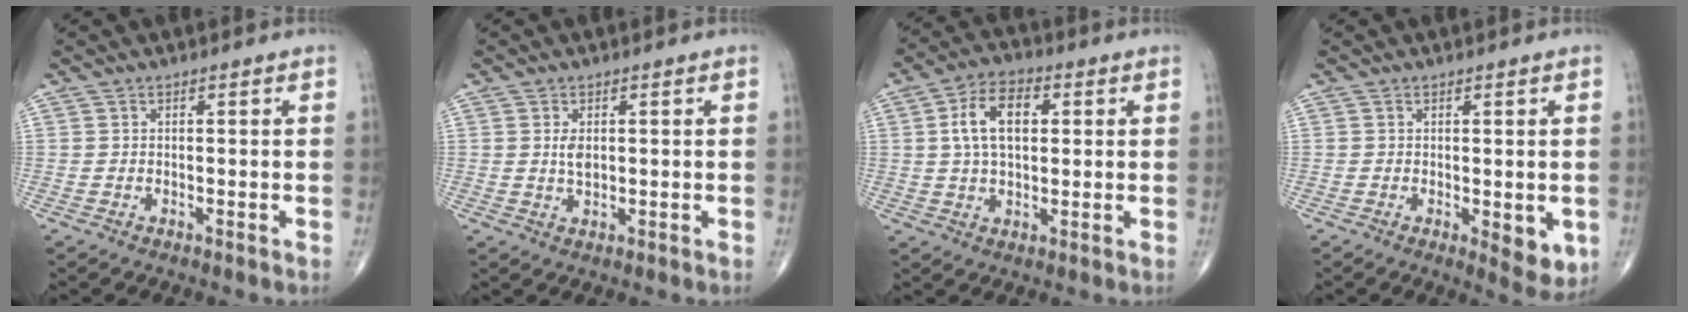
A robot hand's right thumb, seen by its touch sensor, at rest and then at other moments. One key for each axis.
{"total": 2.8, "fx": 0.5, "fy": 1.5, "fz": 2.2, "tx": -0.035, "ty": -0.004, "tz": 0.011}
{"total": 10.2, "fx": 2.0, "fy": 5.9, "fz": 8.0, "tx": -0.133, "ty": 0.012, "tz": 0.031}
{"total": 5.5, "fx": -1.1, "fy": 2.4, "fz": 4.9, "tx": -0.051, "ty": -0.013, "tz": -0.008}